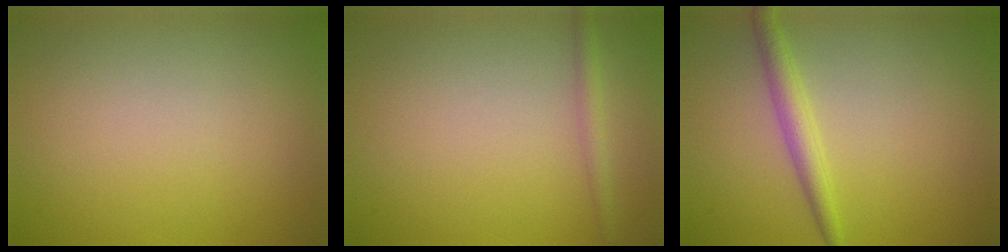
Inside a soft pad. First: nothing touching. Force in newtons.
{"total": 1.3, "press": 1.3, "slide": 0.0}
{"total": 2.3, "press": 2.3, "slide": 0.0}